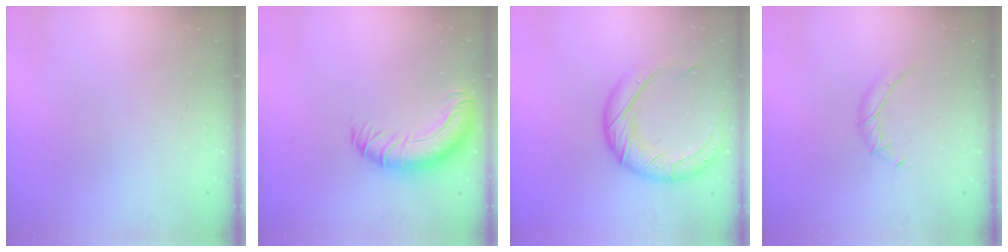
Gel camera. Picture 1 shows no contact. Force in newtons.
{"total": 11.9, "press": 11.6, "slide": 2.2}
{"total": 17.6, "press": 17.4, "slide": 2.5}
{"total": 6.6, "press": 6.5, "slide": 1.2}